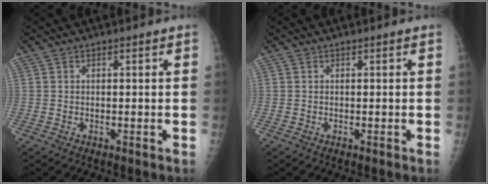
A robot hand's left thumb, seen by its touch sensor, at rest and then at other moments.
{"total": 0.0}